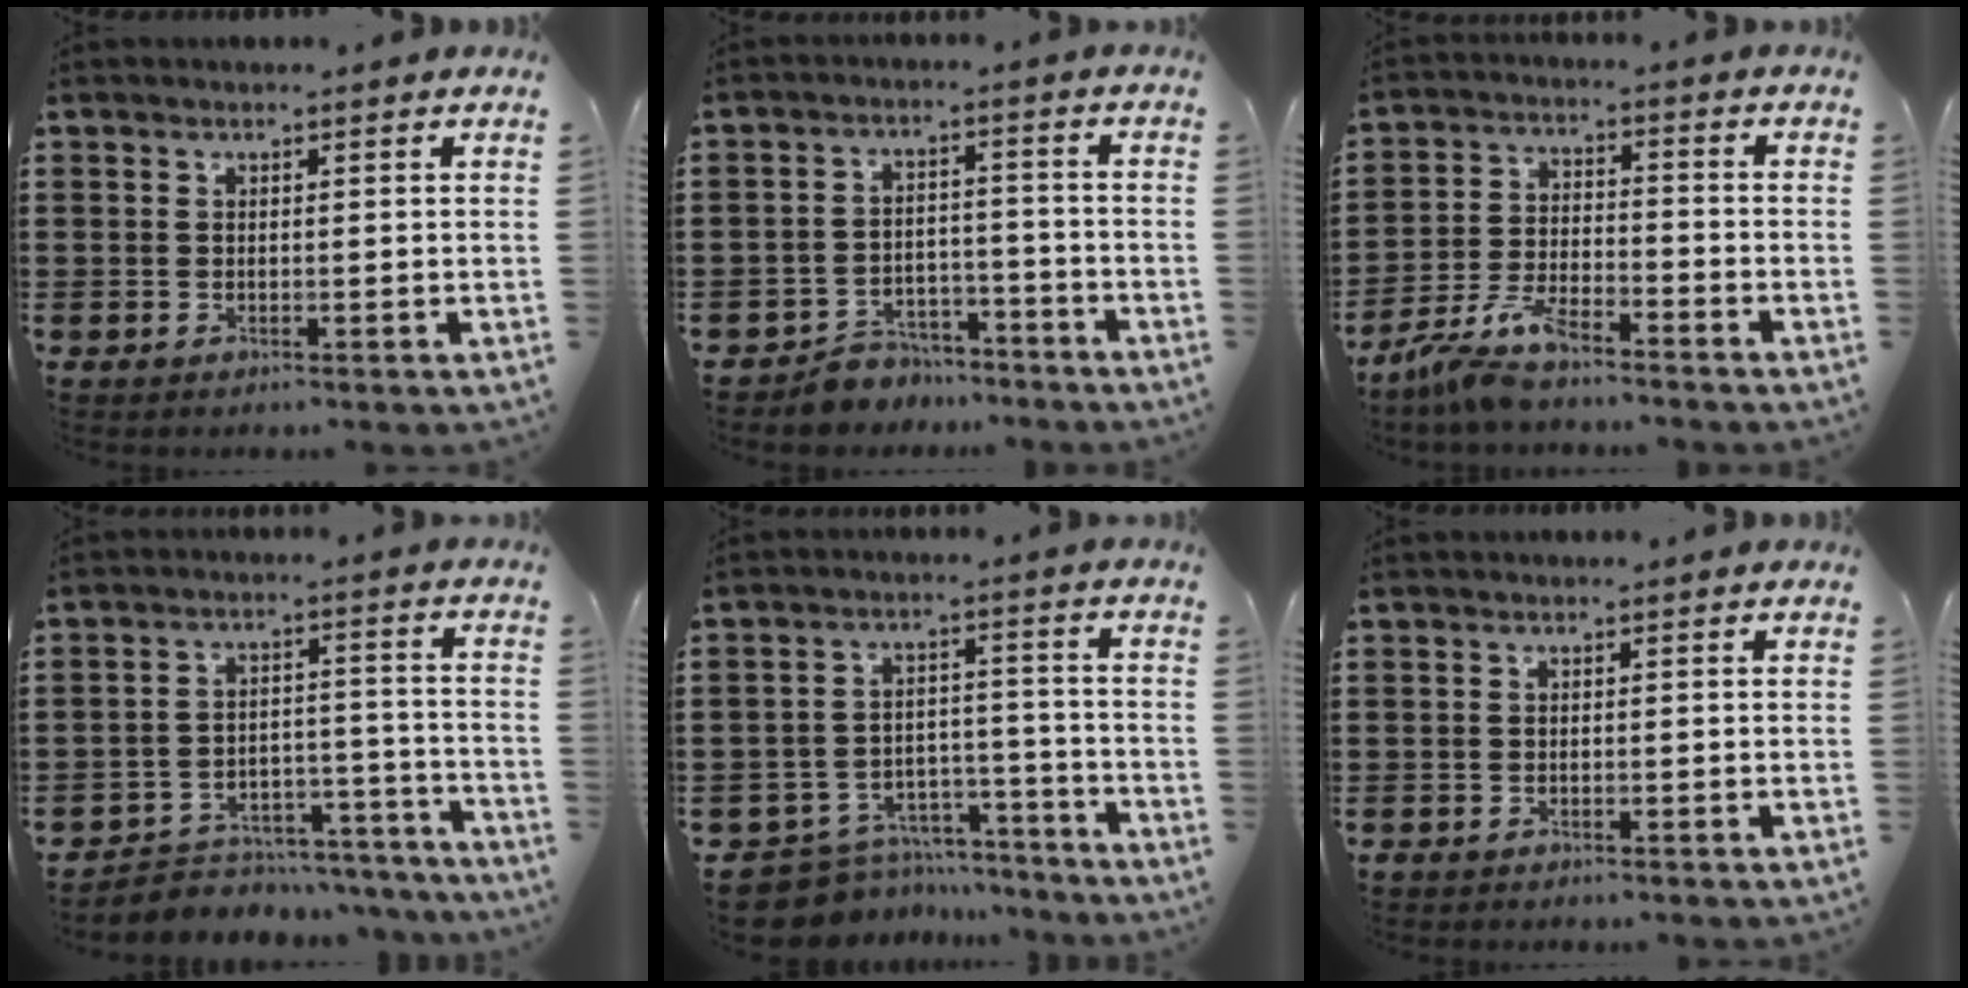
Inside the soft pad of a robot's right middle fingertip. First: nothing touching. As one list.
[{"total": 5.3, "force": [-5.1, 1.4, 0.1], "torque": [-0.003, 0.016, -0.103]}, {"total": 6.8, "force": [-5.9, 1.4, 3.2], "torque": [-0.085, -0.006, -0.118]}, {"total": 4.7, "force": [-4.4, 1.6, 0.4], "torque": [-0.011, 0.013, -0.092]}, {"total": 7.3, "force": [-6.9, 2.3, 0.8], "torque": [-0.022, 0.019, -0.138]}, {"total": 1.0, "force": [-0.9, 0.3, 0.0], "torque": [-0.002, 0.002, -0.021]}]